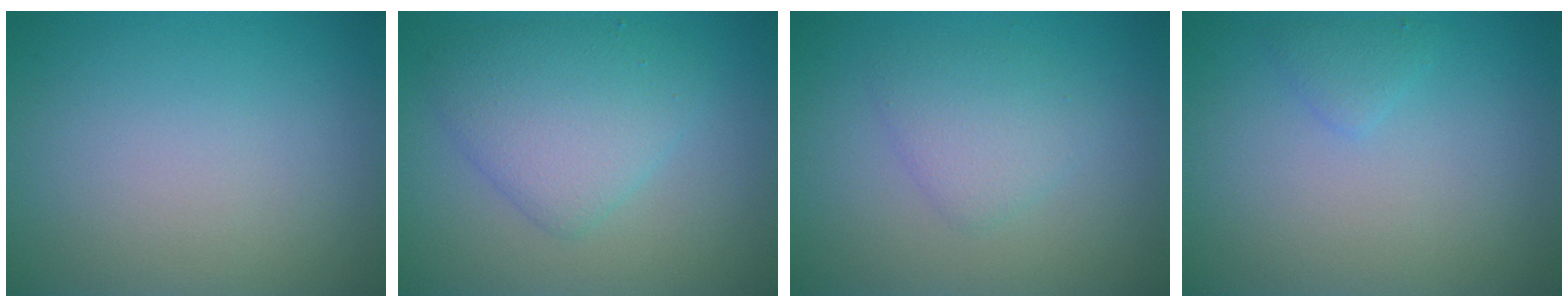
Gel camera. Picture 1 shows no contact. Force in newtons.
{"total": 4.5, "press": 4.5, "slide": 0.0}
{"total": 2.4, "press": 2.4, "slide": 0.1}
{"total": 1.0, "press": 1.0, "slide": 0.1}